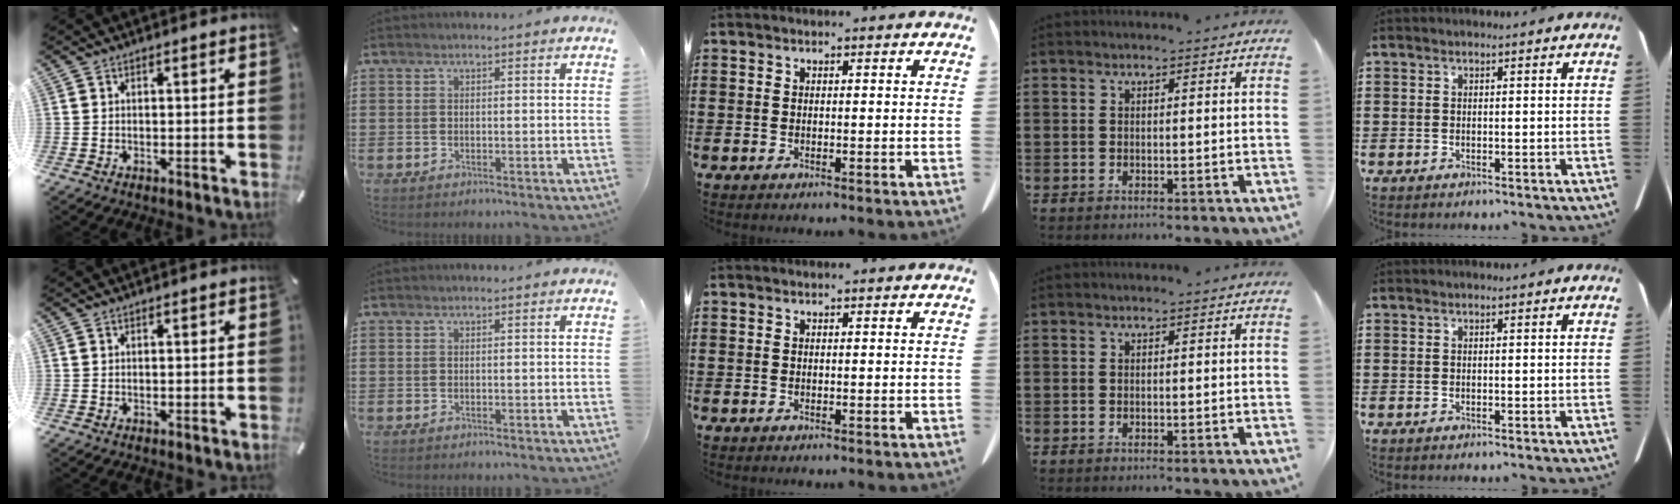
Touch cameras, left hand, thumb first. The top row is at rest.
{}